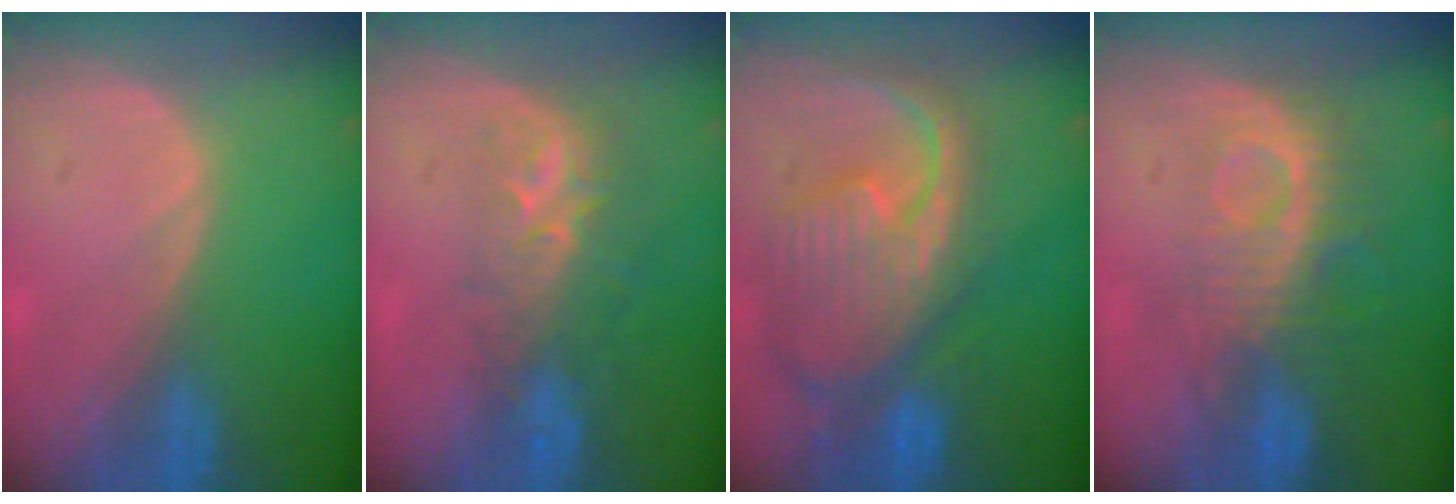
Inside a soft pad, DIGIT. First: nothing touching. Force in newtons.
{"total": 8.7, "press": 7.2, "slide": 5.0}
{"total": 12.4, "press": 10.7, "slide": 6.4}
{"total": 9.3, "press": 8.2, "slide": 4.4}